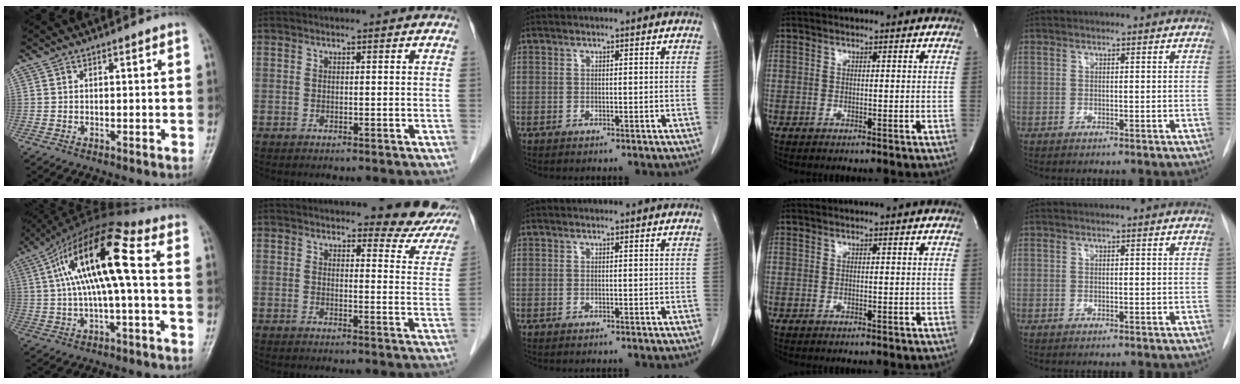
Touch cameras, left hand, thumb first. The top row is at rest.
{"thumb": {"total": 14.7, "force": [1.7, 4.0, 14.0], "torque": [-0.269, 0.045, 0.024]}, "index": {"total": 9.7, "force": [9.0, 2.2, 3.0], "torque": [-0.007, -0.032, 0.078]}}